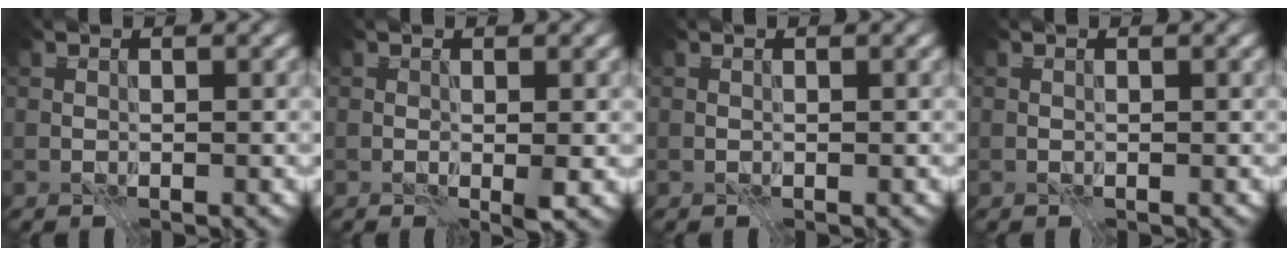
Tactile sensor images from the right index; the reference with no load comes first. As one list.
[{"total": 1.1, "force": [-0.1, 0.1, 1.1], "torque": [-0.019, -0.003, -0.003]}, {"total": 0.0}, {"total": 0.0}]